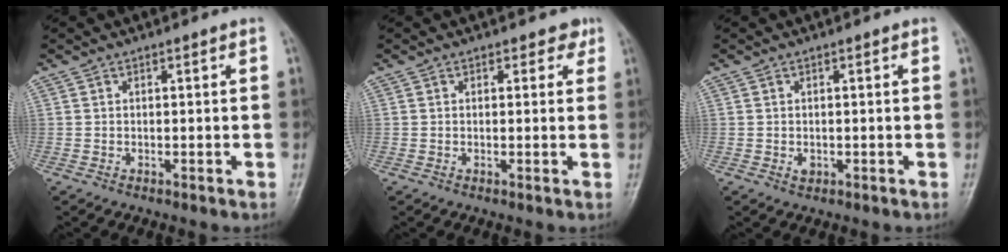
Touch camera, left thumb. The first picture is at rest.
{"total": 2.0, "force": [1.3, 1.4, 0.5], "torque": [0.019, -0.003, 0.008]}
{"total": 1.1, "force": [-0.1, 0.9, 0.6], "torque": [-0.006, 0.000, 0.001]}